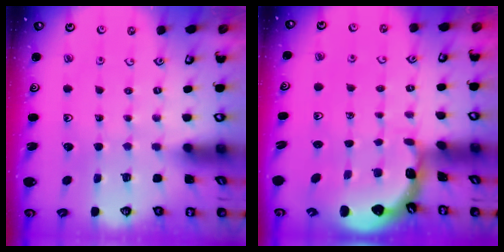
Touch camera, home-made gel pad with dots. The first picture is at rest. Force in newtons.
{"total": 1.3, "press": 1.3, "slide": 0.1}